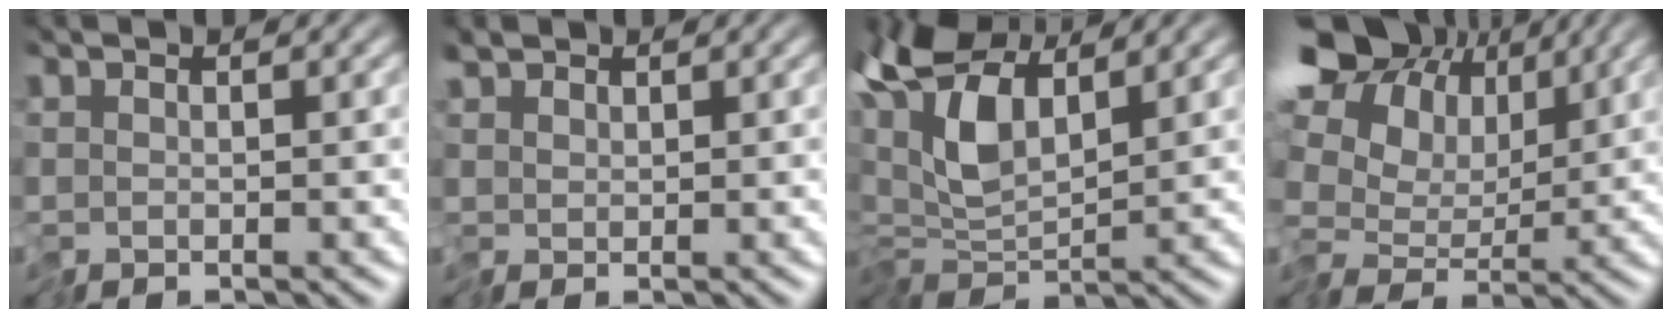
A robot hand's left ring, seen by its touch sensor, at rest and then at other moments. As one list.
[{"total": 1.2, "force": [0.6, 1.0, 0.5], "torque": [-0.013, 0.005, 0.010]}, {"total": 8.9, "force": [3.1, 4.2, 7.2], "torque": [-0.160, 0.016, 0.048]}, {"total": 13.5, "force": [2.9, 10.1, 8.4], "torque": [-0.155, 0.027, 0.042]}]